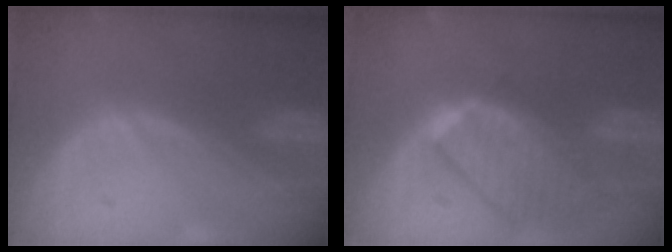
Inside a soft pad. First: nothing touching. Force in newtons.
{"total": 9.9, "press": 8.6, "slide": 4.8}